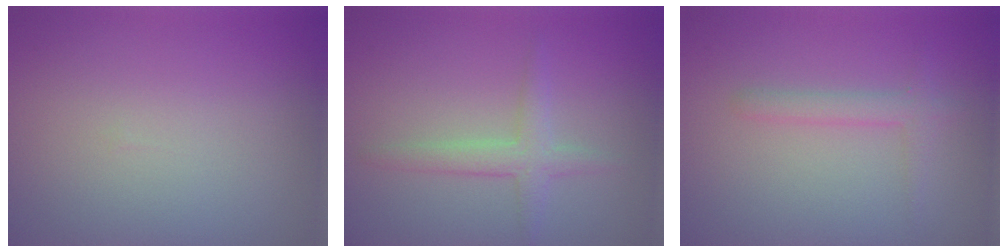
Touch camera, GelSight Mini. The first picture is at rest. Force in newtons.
{"total": 2.2, "press": 2.2, "slide": 0.0}
{"total": 1.7, "press": 1.7, "slide": 0.1}